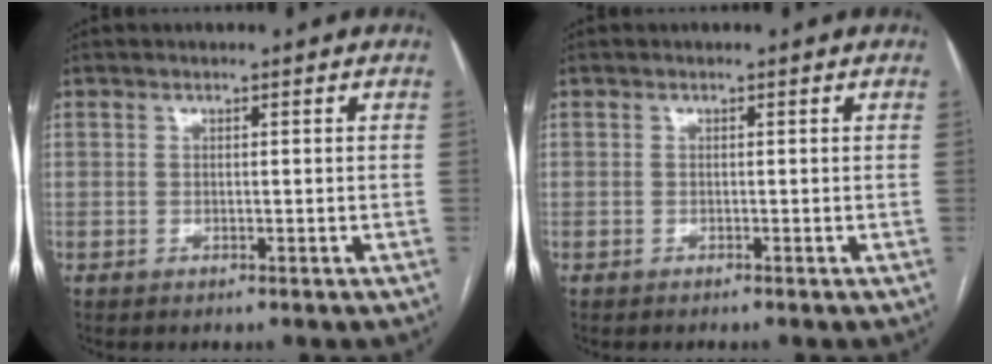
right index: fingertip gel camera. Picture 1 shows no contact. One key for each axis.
{"total": 0.0}